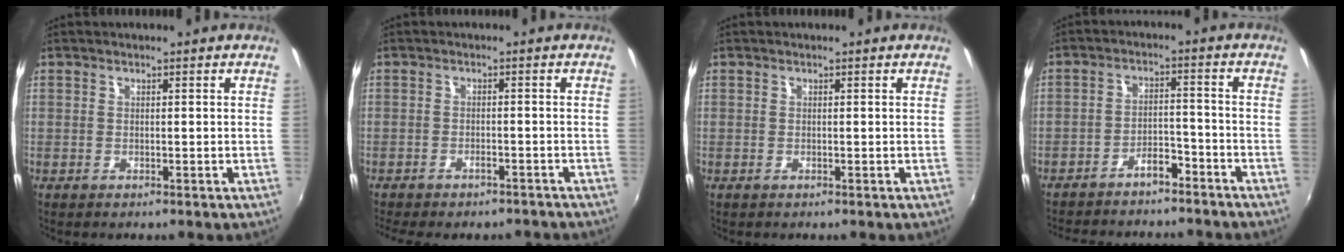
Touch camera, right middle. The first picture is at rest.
{"total": 7.6, "force": [-6.6, 2.3, 2.9], "torque": [-0.071, -0.014, -0.089]}
{"total": 0.0}
{"total": 11.7, "force": [-10.1, 3.7, 4.4], "torque": [-0.102, 0.021, -0.141]}